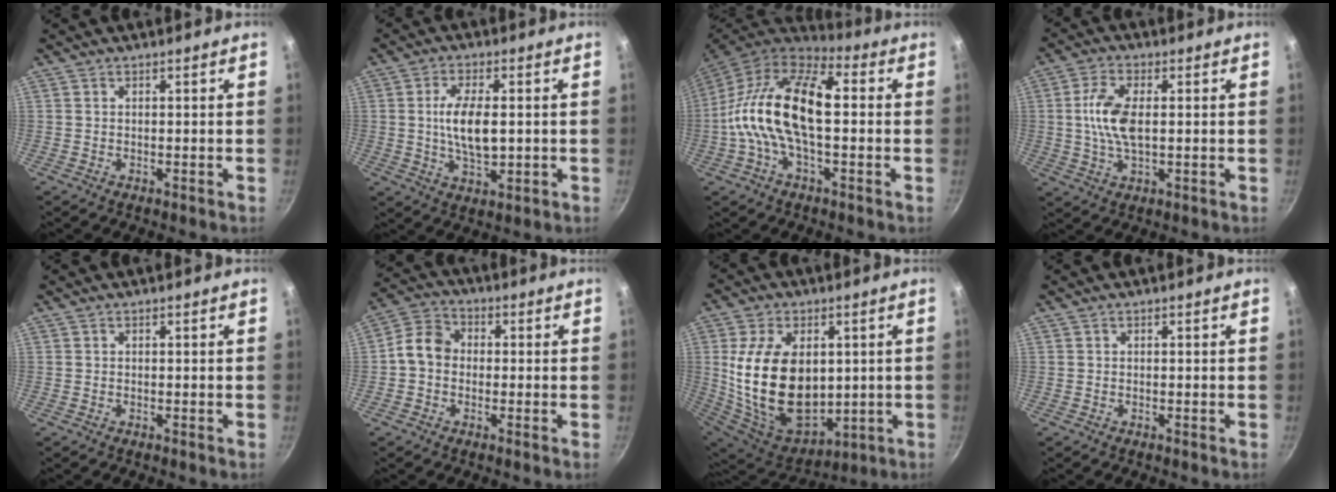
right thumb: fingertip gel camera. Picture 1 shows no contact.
{"total": 9.3, "force": [0.2, 4.3, 8.2], "torque": [-0.147, 0.001, 0.006]}
{"total": 18.4, "force": [0.3, 9.1, 16.0], "torque": [-0.290, 0.031, -0.017]}
{"total": 8.6, "force": [0.7, 4.1, 7.5], "torque": [-0.152, 0.005, 0.011]}
{"total": 0.0}
{"total": 6.9, "force": [-0.5, 5.7, 3.9], "torque": [-0.048, 0.021, -0.032]}
{"total": 23.2, "force": [1.9, 15.0, 17.5], "torque": [-0.295, -0.023, 0.058]}
{"total": 0.0}